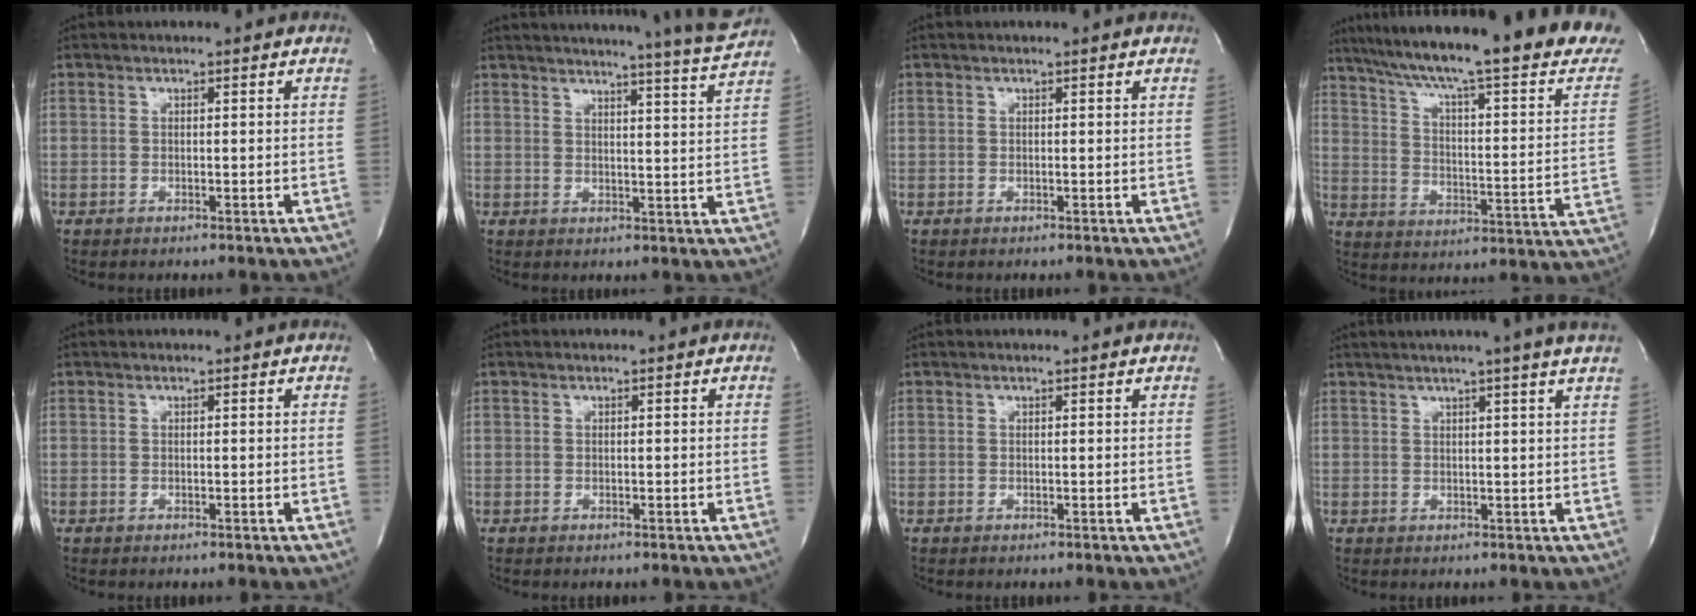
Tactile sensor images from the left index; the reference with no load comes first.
{"total": 14.5, "force": [13.5, -2.2, 4.8], "torque": [-0.080, -0.066, 0.161]}
{"total": 0.5, "force": [0.5, 0.0, 0.2], "torque": [-0.007, -0.002, 0.003]}
{"total": 31.7, "force": [26.2, 3.3, 17.5], "torque": [-0.260, -0.050, 0.341]}
{"total": 0.0}
{"total": 0.0}
{"total": 0.8, "force": [0.7, -0.1, 0.2], "torque": [-0.009, -0.002, 0.009]}
{"total": 8.2, "force": [6.5, -1.7, 4.7], "torque": [-0.060, 0.011, 0.066]}